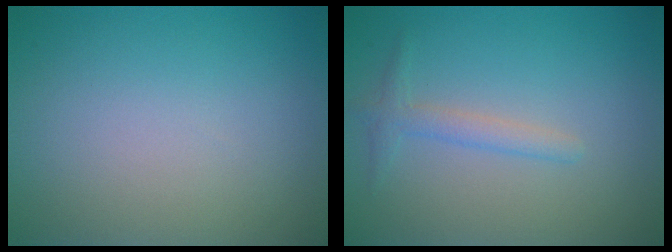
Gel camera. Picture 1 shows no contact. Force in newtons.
{"total": 1.6, "press": 1.6, "slide": 0.1}